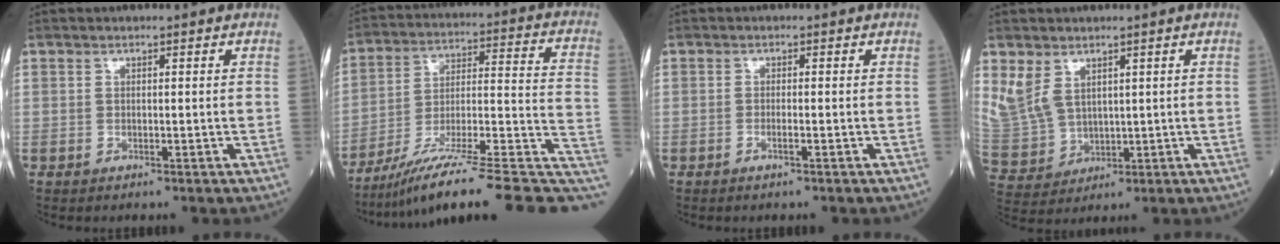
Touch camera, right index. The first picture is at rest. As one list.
[{"total": 22.9, "force": [-16.0, 2.3, 16.3], "torque": [-0.183, 0.031, -0.251]}, {"total": 1.2, "force": [-0.7, -0.1, 1.0], "torque": [-0.020, -0.001, -0.013]}, {"total": 7.7, "force": [3.8, 5.5, 3.9], "torque": [-0.103, 0.009, 0.100]}]